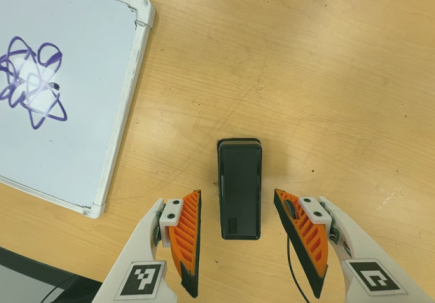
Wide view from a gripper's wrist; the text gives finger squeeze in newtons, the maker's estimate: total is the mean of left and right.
{"total": 0.0}